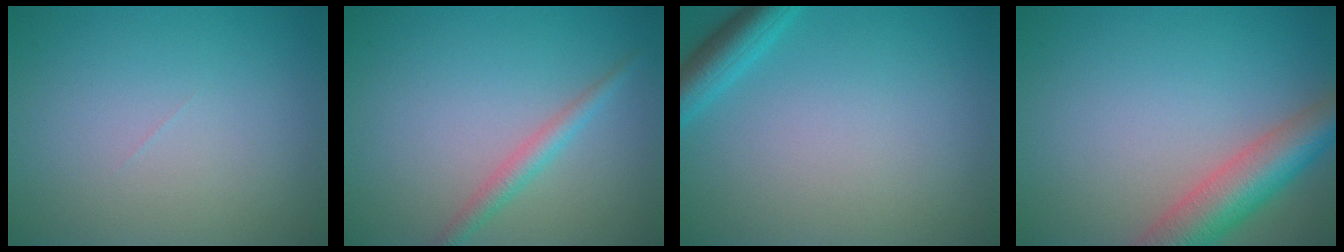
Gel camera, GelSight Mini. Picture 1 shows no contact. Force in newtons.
{"total": 1.9, "press": 1.9, "slide": 0.0}
{"total": 2.9, "press": 2.9, "slide": 0.2}
{"total": 6.4, "press": 6.4, "slide": 0.4}